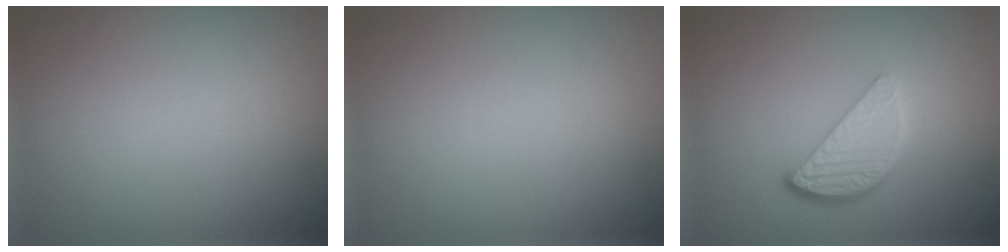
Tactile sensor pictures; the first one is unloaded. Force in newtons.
{"total": 0.0}
{"total": 3.9, "press": 3.2, "slide": 2.2}